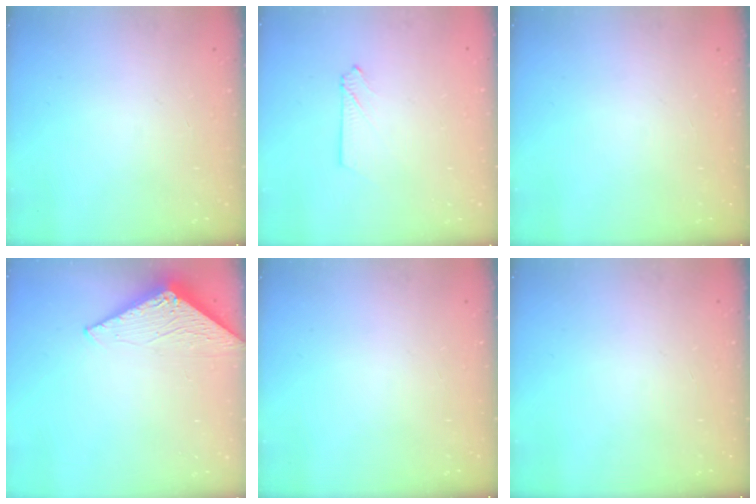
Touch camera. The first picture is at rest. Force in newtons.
{"total": 2.2, "press": 2.2, "slide": 0.2}
{"total": 0.0}
{"total": 3.1, "press": 3.1, "slide": 0.2}
{"total": 0.0}
{"total": 0.0}